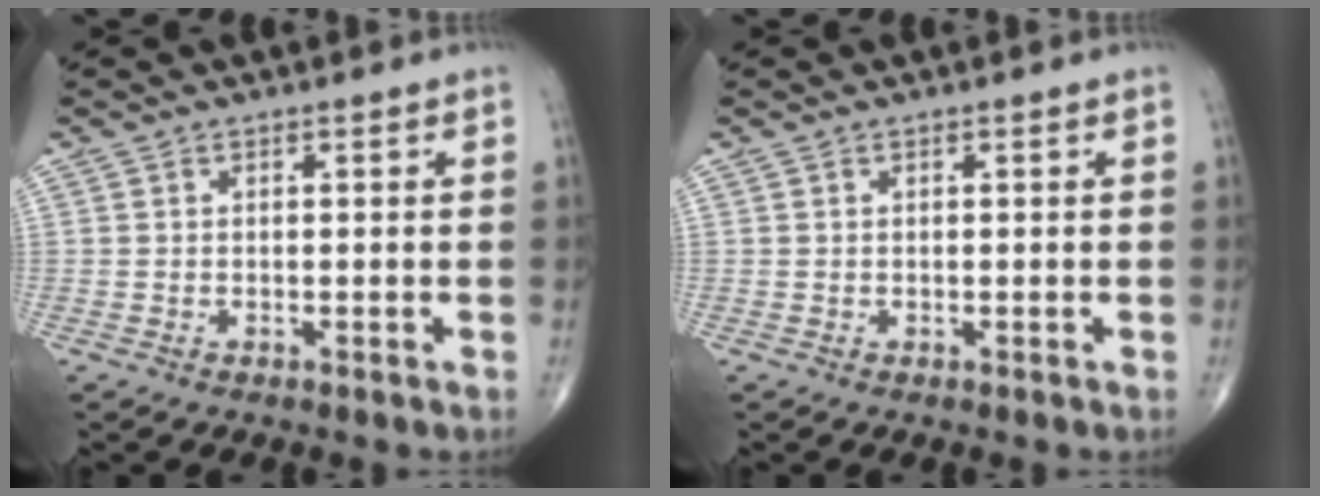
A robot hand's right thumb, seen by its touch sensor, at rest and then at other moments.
{"total": 0.0}